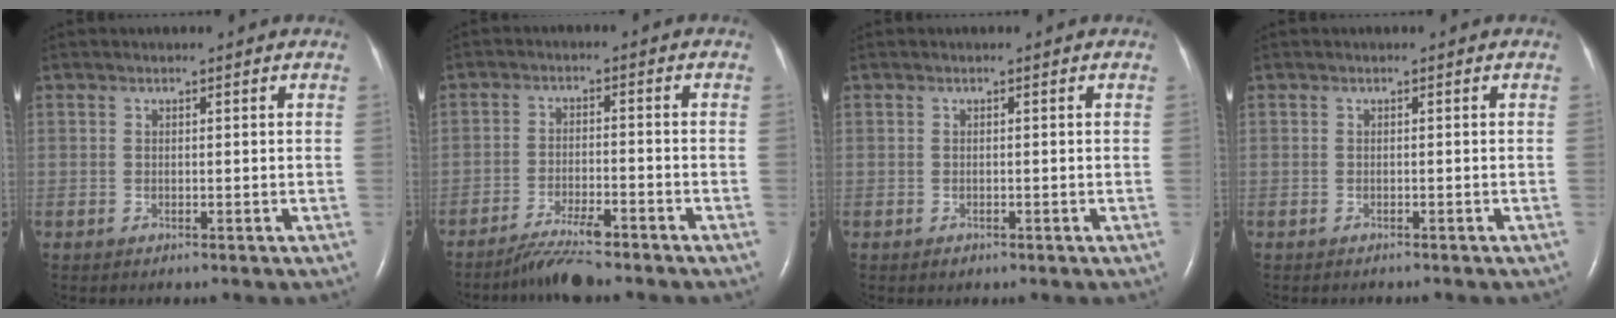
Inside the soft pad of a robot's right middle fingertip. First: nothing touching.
{"total": 5.3, "force": [-4.6, 0.3, 2.6], "torque": [-0.054, -0.016, -0.084]}
{"total": 0.6, "force": [-0.4, 0.4, 0.2], "torque": [-0.006, 0.000, -0.005]}
{"total": 1.9, "force": [-1.7, 0.4, 0.8], "torque": [-0.016, -0.003, -0.016]}